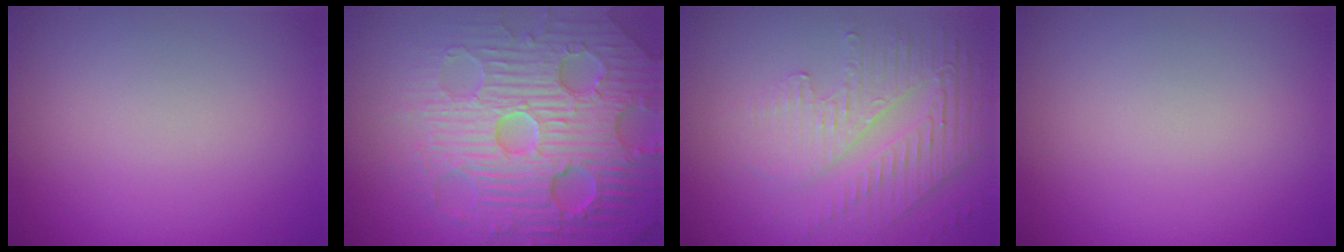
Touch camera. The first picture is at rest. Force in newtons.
{"total": 7.6, "press": 7.4, "slide": 1.5}
{"total": 5.3, "press": 3.3, "slide": 4.2}
{"total": 0.0}